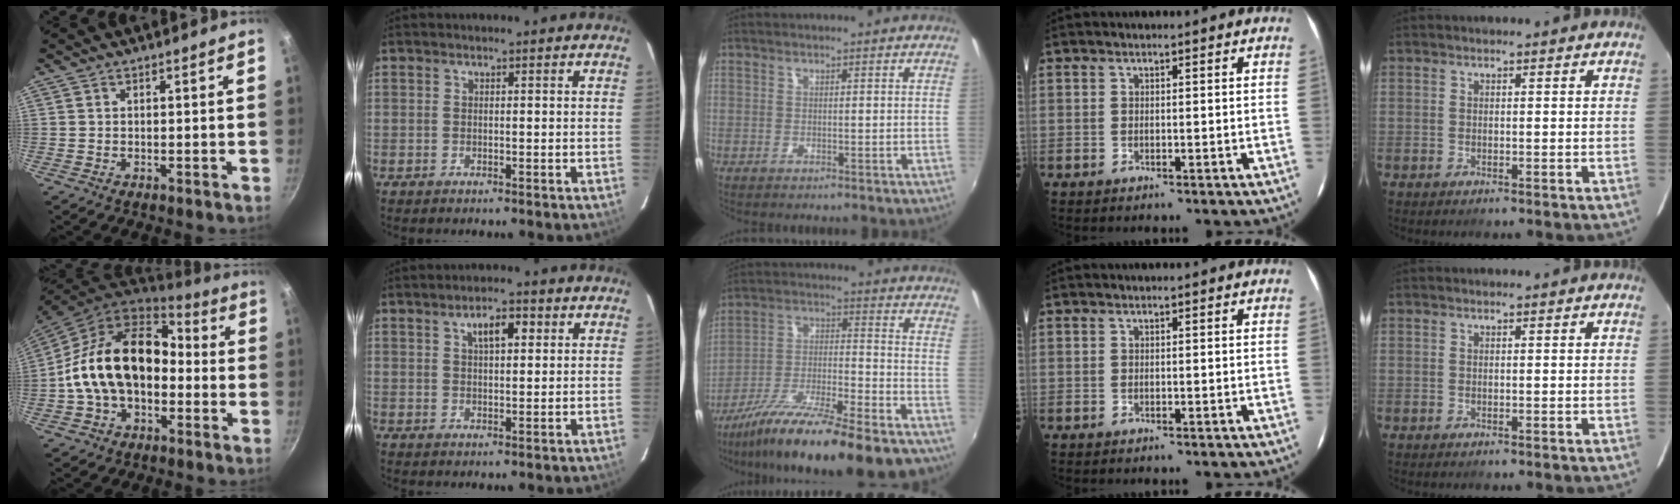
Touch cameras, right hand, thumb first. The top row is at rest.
{"thumb": {"total": 18.2, "force": [-1.6, 12.4, 13.3], "torque": [-0.202, 0.053, -0.037]}, "index": {"total": 4.9, "force": [2.0, 2.1, 4.0], "torque": [-0.065, 0.013, 0.035]}, "middle": {"total": 23.7, "force": [-18.7, 4.4, 14.0], "torque": [-0.240, -0.045, -0.285]}}